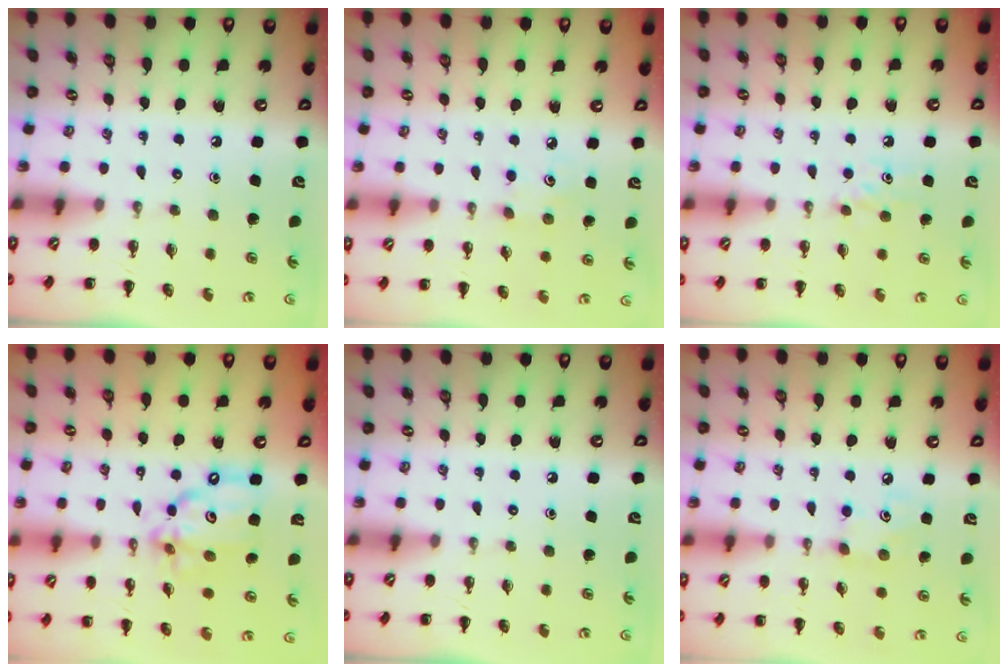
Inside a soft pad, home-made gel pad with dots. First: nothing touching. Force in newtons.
{"total": 4.1, "press": 3.9, "slide": 1.1}
{"total": 4.5, "press": 4.3, "slide": 1.5}
{"total": 13.4, "press": 12.8, "slide": 3.9}
{"total": 0.0}
{"total": 3.6, "press": 3.6, "slide": 0.6}